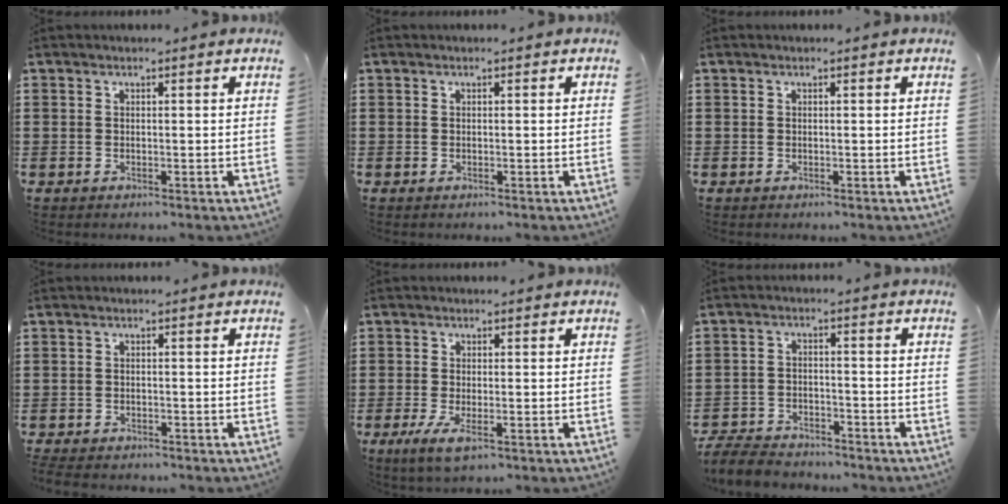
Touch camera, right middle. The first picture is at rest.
{"total": 0.0}
{"total": 0.0}
{"total": 1.0, "force": [-1.0, 0.1, 0.0], "torque": [-0.011, -0.006, -0.023]}
{"total": 2.7, "force": [-0.9, 0.7, 2.4], "torque": [-0.060, -0.009, -0.018]}
{"total": 5.3, "force": [-5.1, 1.1, 0.8], "torque": [-0.022, 0.007, -0.104]}